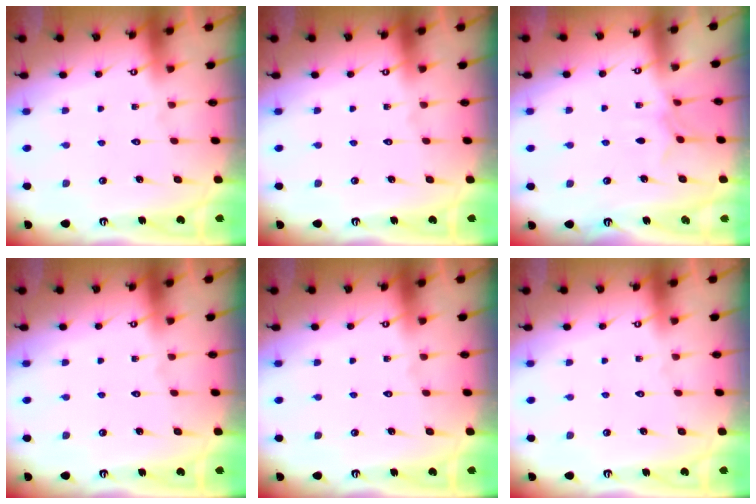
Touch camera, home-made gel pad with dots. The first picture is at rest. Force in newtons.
{"total": 0.0}
{"total": 3.9, "press": 3.9, "slide": 0.2}
{"total": 0.0}
{"total": 0.0}
{"total": 0.0}